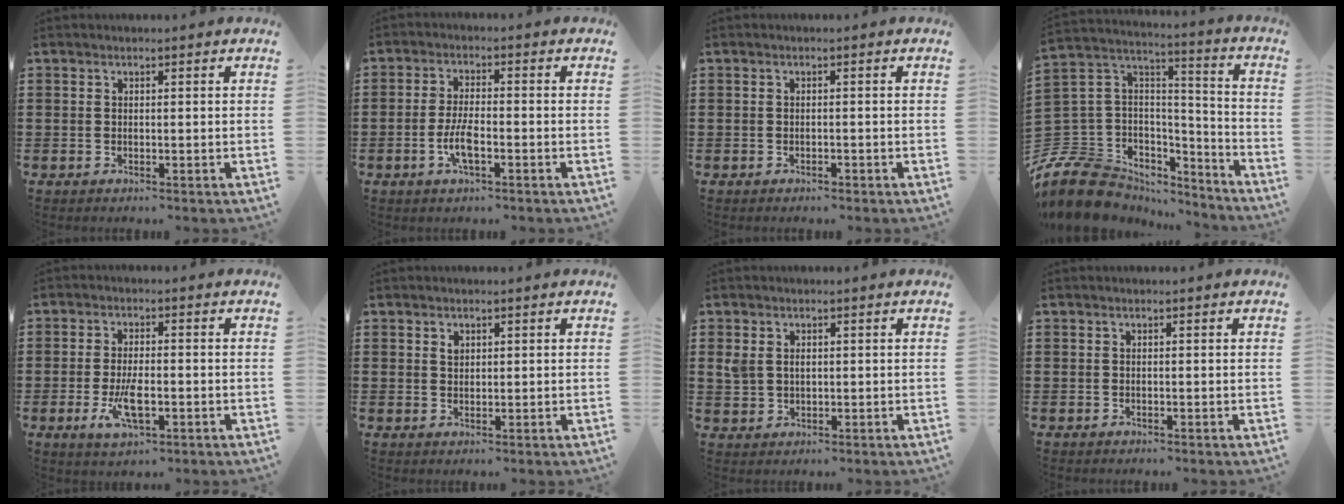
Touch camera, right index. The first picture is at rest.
{"total": 4.6, "force": [-1.6, 1.2, 4.1], "torque": [-0.090, -0.004, -0.035]}
{"total": 0.7, "force": [-0.6, 0.0, 0.2], "torque": [-0.008, -0.005, -0.012]}
{"total": 11.3, "force": [-7.2, 7.8, 4.0], "torque": [-0.129, 0.005, -0.138]}
{"total": 5.8, "force": [-1.8, 2.1, 5.1], "torque": [-0.105, -0.013, -0.036]}
{"total": 1.2, "force": [0.6, 0.8, 0.7], "torque": [-0.015, 0.003, 0.012]}
{"total": 2.5, "force": [0.6, 1.9, 1.5], "torque": [-0.035, 0.009, 0.011]}
{"total": 0.0}